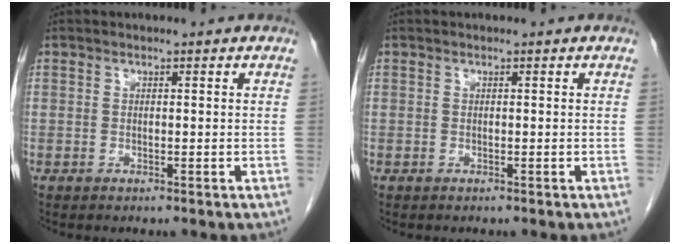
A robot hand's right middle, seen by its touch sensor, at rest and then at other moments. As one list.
[{"total": 0.0}]